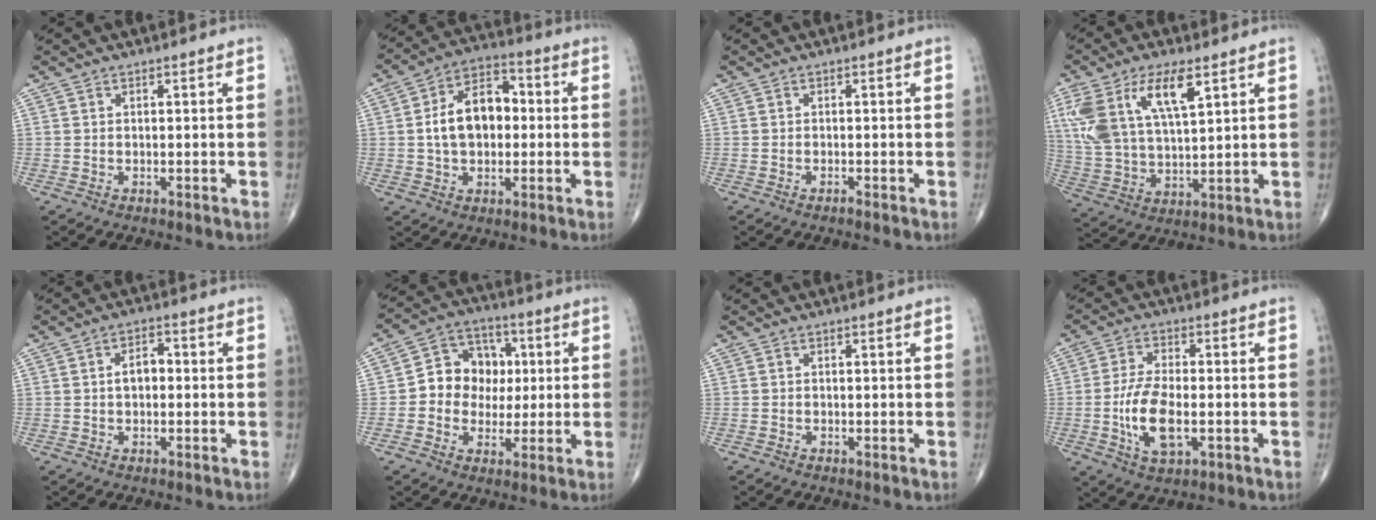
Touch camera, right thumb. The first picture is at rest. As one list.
[{"total": 12.3, "force": [0.3, 8.0, 9.3], "torque": [-0.139, 0.025, -0.002]}, {"total": 0.5, "force": [-0.5, 0.0, 0.2], "torque": [-0.006, 0.002, -0.010]}, {"total": 15.7, "force": [7.1, 6.6, 12.4], "torque": [-0.252, -0.012, 0.141]}, {"total": 3.7, "force": [-0.1, 2.4, 2.9], "torque": [-0.039, 0.015, -0.008]}, {"total": 11.3, "force": [0.5, 9.6, 5.8], "torque": [-0.039, 0.022, 0.000]}, {"total": 0.0}, {"total": 9.9, "force": [-2.2, 4.5, 8.5], "torque": [-0.168, 0.004, -0.039]}]